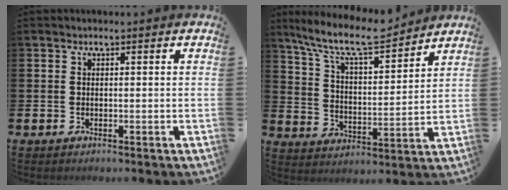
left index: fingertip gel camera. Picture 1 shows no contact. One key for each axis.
{"total": 10.2, "fx": 9.1, "fy": 2.0, "fz": 4.3, "tx": -0.114, "ty": -0.051, "tz": 0.159}